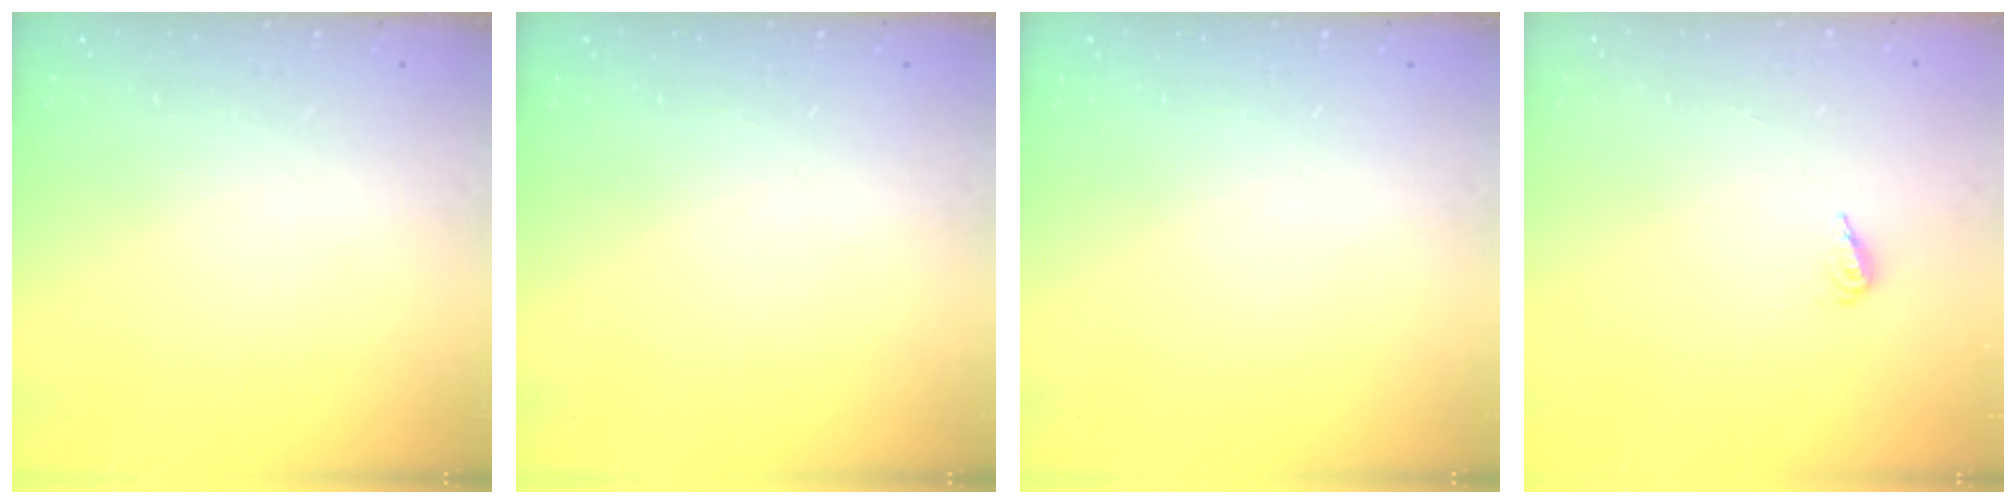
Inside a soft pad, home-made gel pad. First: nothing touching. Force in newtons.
{"total": 0.0}
{"total": 0.0}
{"total": 2.3, "press": 2.2, "slide": 0.8}